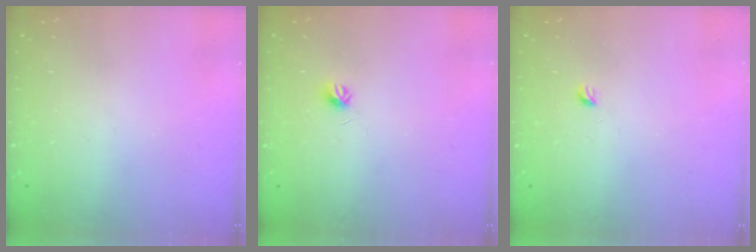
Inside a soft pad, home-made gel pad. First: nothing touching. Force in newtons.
{"total": 4.0, "press": 3.9, "slide": 0.9}
{"total": 2.9, "press": 2.9, "slide": 0.4}